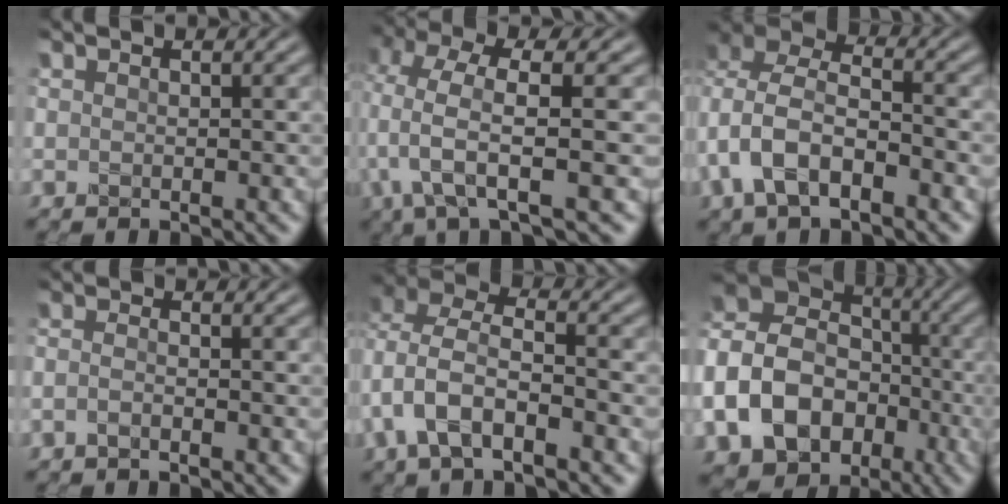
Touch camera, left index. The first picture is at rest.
{"total": 6.3, "force": [0.3, 1.7, 6.0], "torque": [-0.124, 0.003, 0.002]}
{"total": 7.2, "force": [-2.0, 4.6, 5.0], "torque": [-0.105, 0.008, -0.045]}
{"total": 1.1, "force": [-0.8, 0.3, 0.7], "torque": [-0.014, 0.000, -0.019]}
{"total": 6.5, "force": [-1.8, 4.0, 4.8], "torque": [-0.103, 0.010, -0.039]}
{"total": 12.9, "force": [-4.4, 10.2, 6.5], "torque": [-0.168, -0.009, -0.087]}